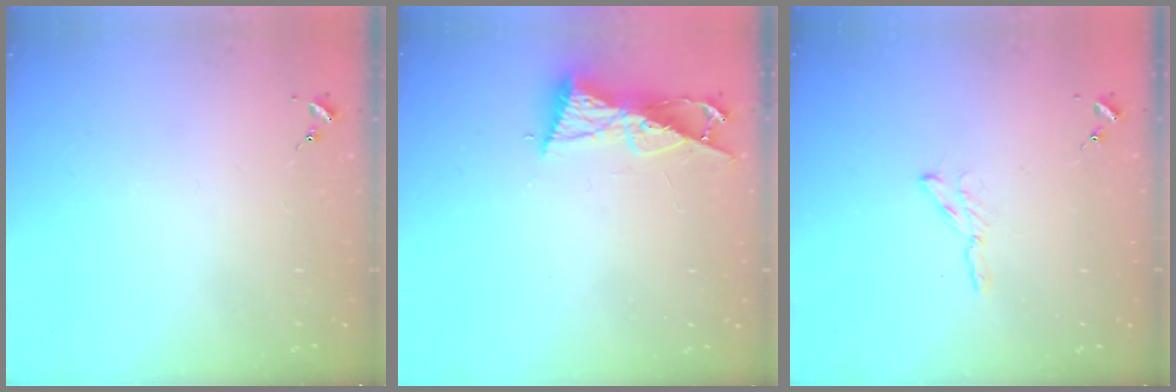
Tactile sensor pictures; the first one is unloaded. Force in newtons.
{"total": 8.9, "press": 8.9, "slide": 0.5}
{"total": 2.9, "press": 2.9, "slide": 0.3}